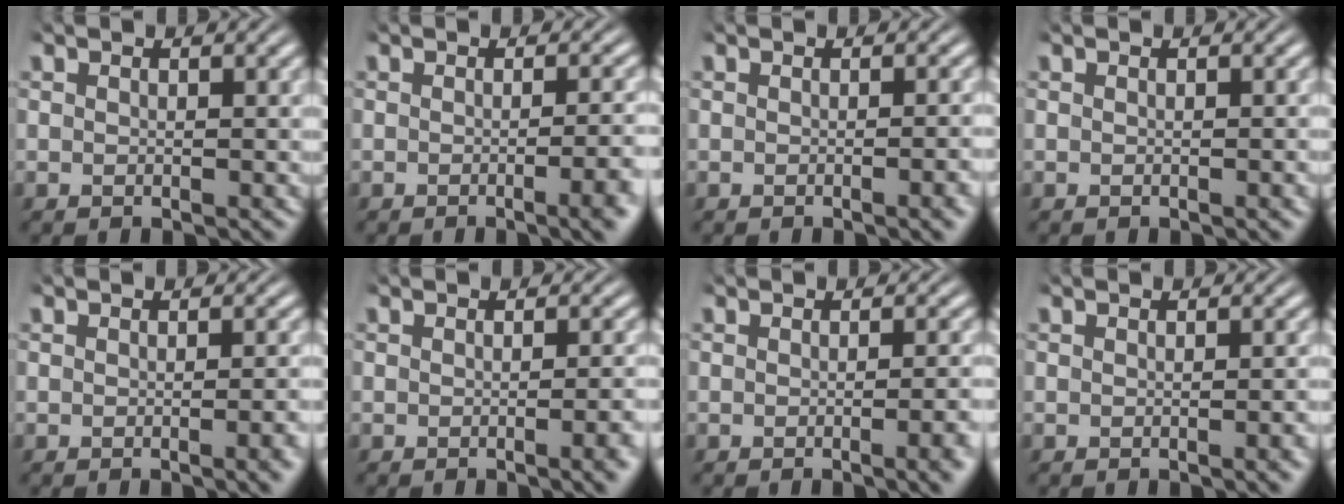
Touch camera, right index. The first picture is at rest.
{"total": 2.9, "force": [-1.5, -0.1, 2.4], "torque": [-0.028, 0.007, -0.026]}
{"total": 1.3, "force": [-0.8, -0.3, 1.0], "torque": [-0.012, 0.007, -0.014]}
{"total": 0.0}
{"total": 1.6, "force": [-0.9, -0.2, 1.3], "torque": [-0.014, 0.007, -0.016]}
{"total": 1.9, "force": [-1.1, -0.2, 1.6], "torque": [-0.018, 0.008, -0.020]}
{"total": 2.2, "force": [-1.2, -0.2, 1.9], "torque": [-0.021, 0.007, -0.022]}
{"total": 1.0, "force": [-0.6, -0.3, 0.7], "torque": [-0.008, 0.005, -0.011]}